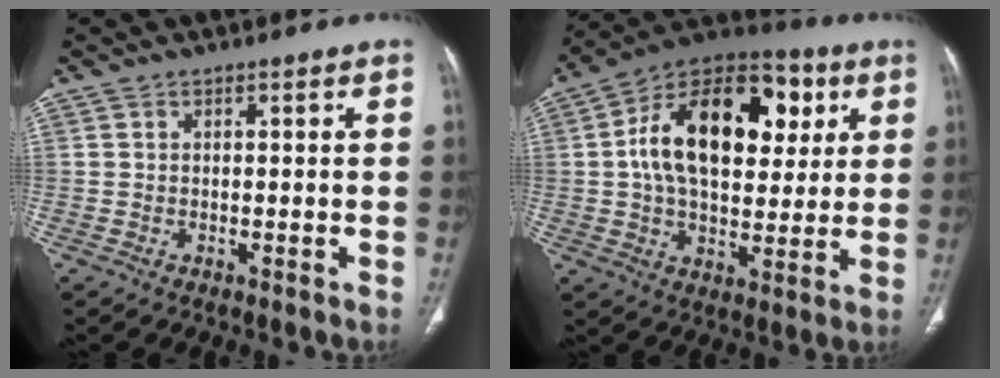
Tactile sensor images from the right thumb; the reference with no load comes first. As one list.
[{"total": 23.5, "force": [5.2, 14.1, 18.0], "torque": [-0.266, 0.013, 0.073]}]